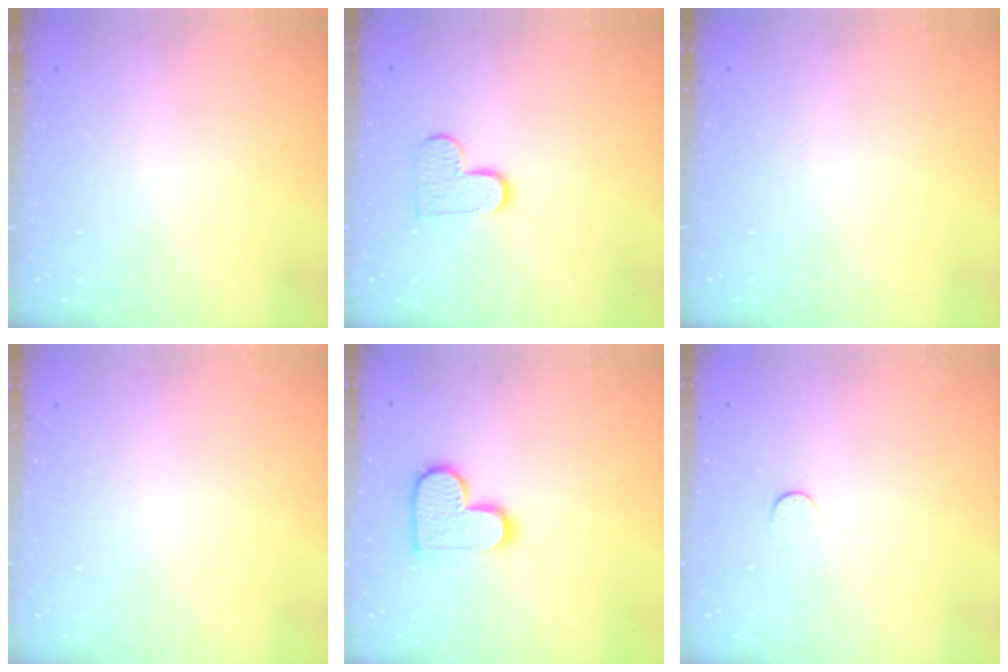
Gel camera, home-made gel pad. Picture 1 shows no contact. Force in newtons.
{"total": 8.5, "press": 8.4, "slide": 0.4}
{"total": 0.0}
{"total": 0.0}
{"total": 12.0, "press": 12.0, "slide": 0.6}
{"total": 2.8, "press": 2.8, "slide": 0.4}